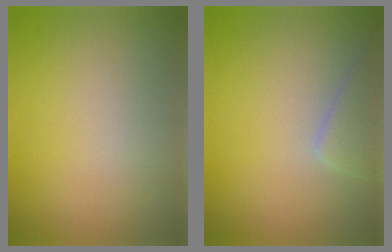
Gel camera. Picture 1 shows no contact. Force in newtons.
{"total": 2.6, "press": 2.6, "slide": 0.3}